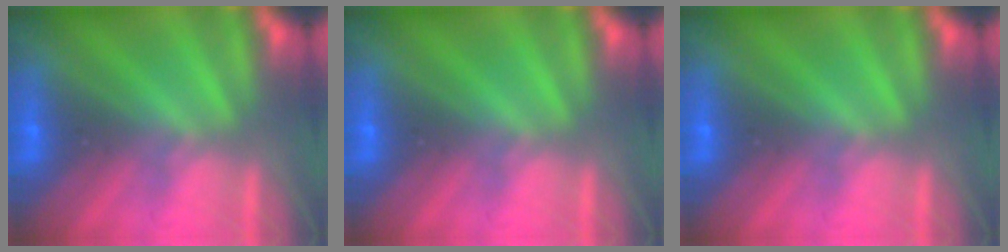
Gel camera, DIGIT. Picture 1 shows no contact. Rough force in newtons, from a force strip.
{"total": 0.0}
{"total": 0.0}